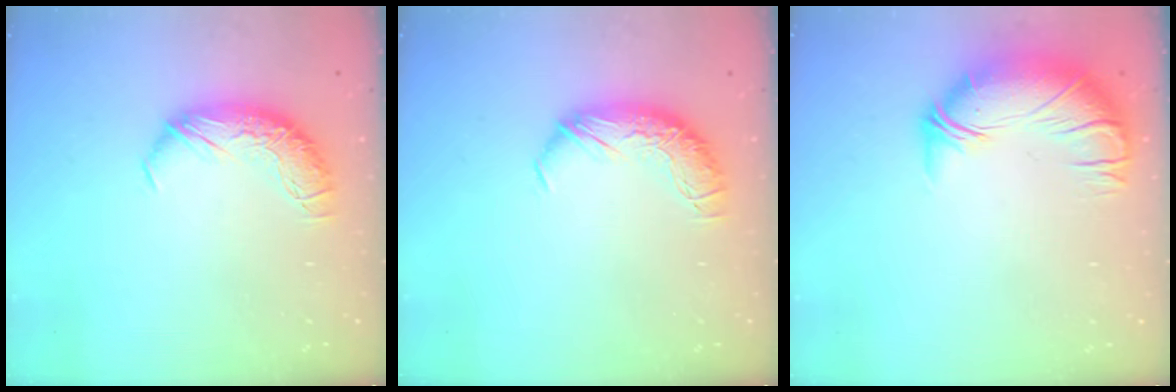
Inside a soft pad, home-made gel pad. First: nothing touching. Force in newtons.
{"total": 0.0}
{"total": 2.7, "press": 0.3, "slide": 2.7}